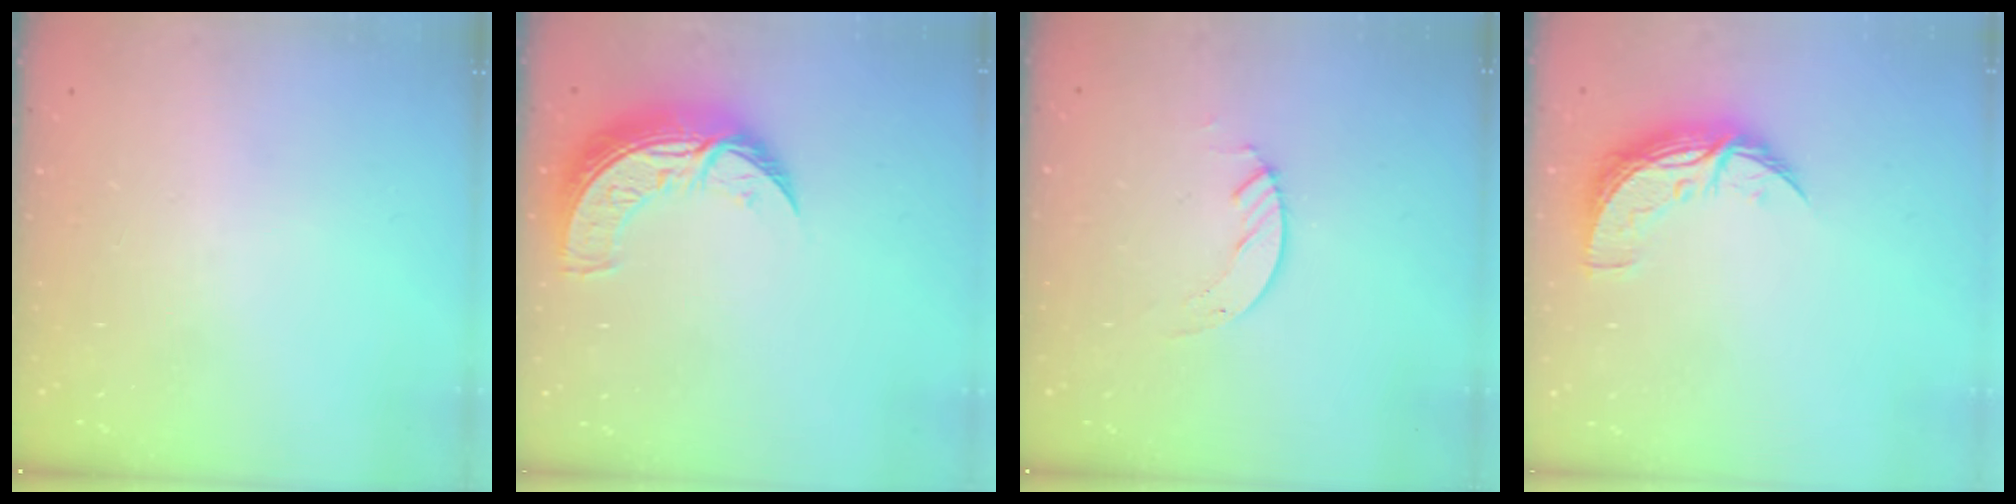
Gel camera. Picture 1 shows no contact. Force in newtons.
{"total": 11.0, "press": 10.9, "slide": 0.8}
{"total": 2.7, "press": 2.7, "slide": 0.2}
{"total": 8.8, "press": 8.8, "slide": 0.4}